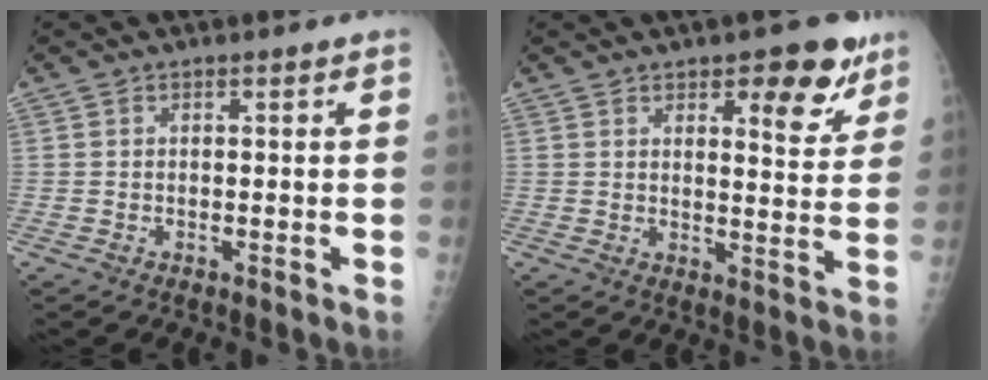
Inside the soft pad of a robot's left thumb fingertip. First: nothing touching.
{"total": 10.2, "force": [6.1, 4.2, 7.1], "torque": [-0.054, -0.033, 0.078]}